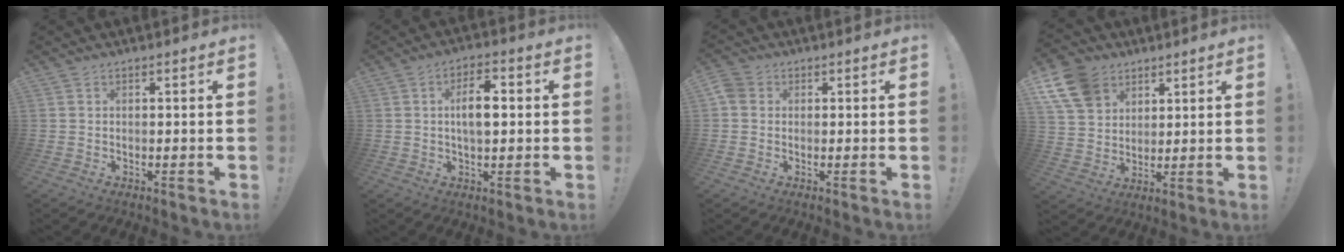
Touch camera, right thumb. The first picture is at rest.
{"total": 6.9, "force": [0.7, 3.4, 6.0], "torque": [-0.093, 0.010, 0.007]}
{"total": 3.4, "force": [0.3, 3.0, 1.6], "torque": [-0.043, 0.011, 0.009]}
{"total": 13.0, "force": [6.9, 9.5, 5.6], "torque": [-0.099, -0.035, 0.138]}